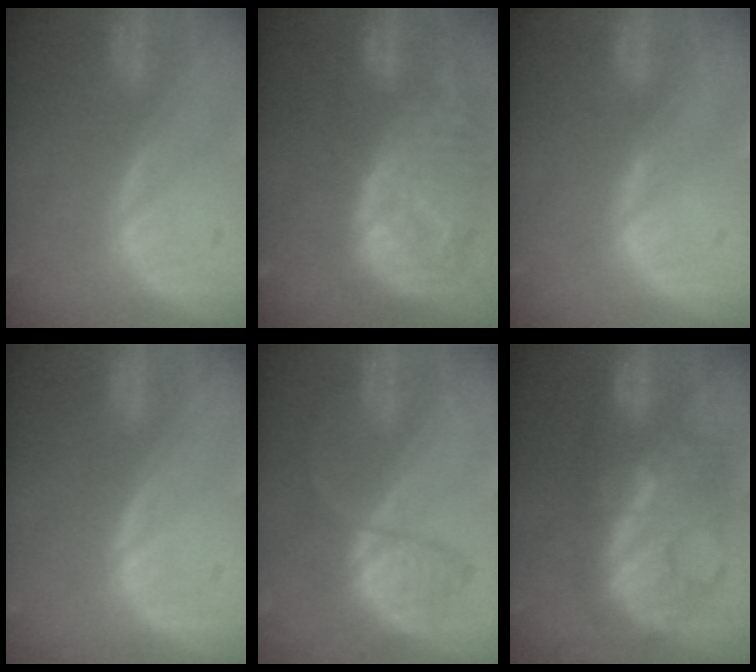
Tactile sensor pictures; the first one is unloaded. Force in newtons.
{"total": 12.5, "press": 10.9, "slide": 6.2}
{"total": 0.7, "press": 0.7, "slide": 0.2}
{"total": 0.0}
{"total": 6.6, "press": 6.2, "slide": 2.3}
{"total": 9.5, "press": 9.5, "slide": 0.4}